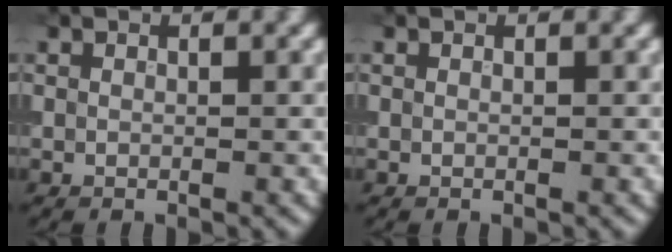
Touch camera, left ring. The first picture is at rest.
{"total": 0.0}